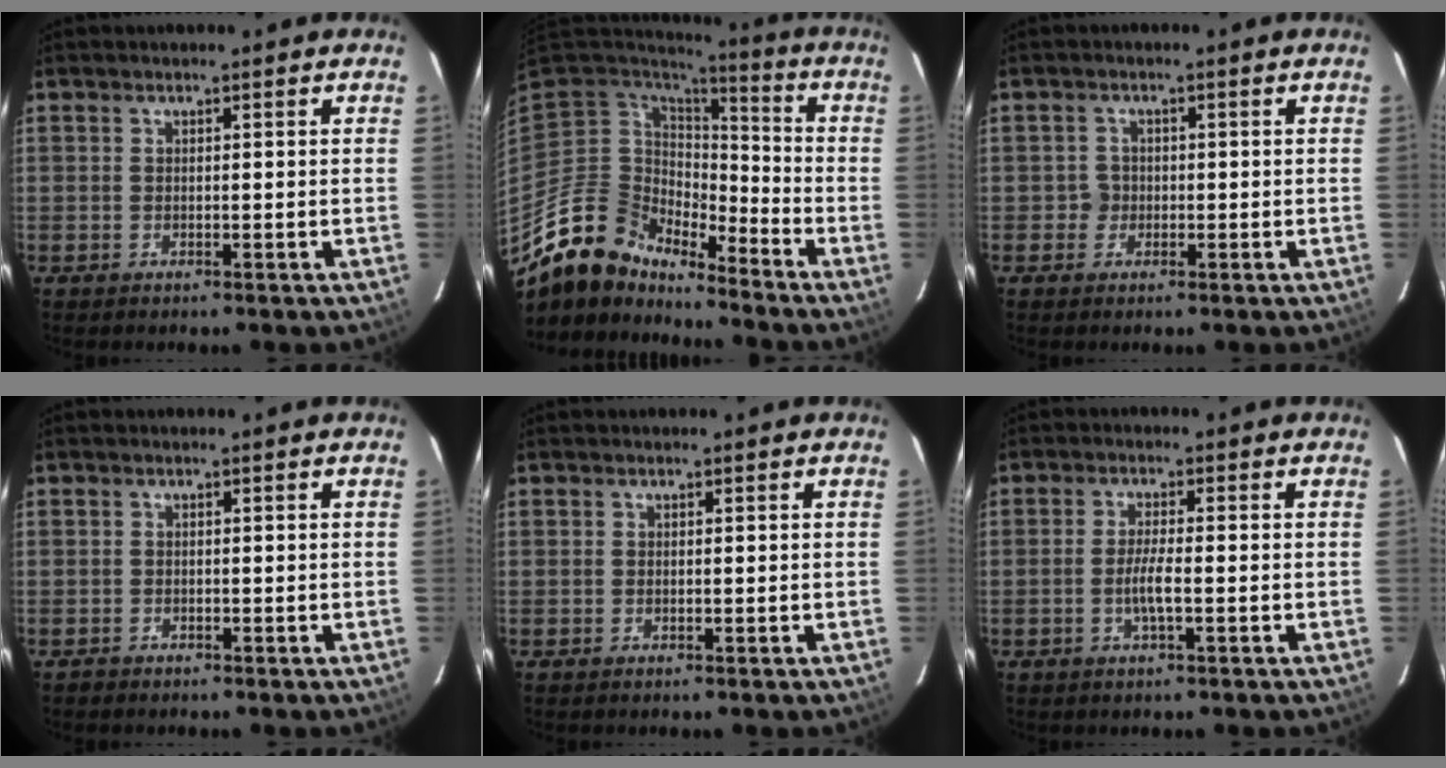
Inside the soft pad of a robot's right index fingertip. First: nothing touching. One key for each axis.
{"total": 13.5, "fx": -12.2, "fy": 5.2, "fz": 2.6, "tx": -0.058, "ty": 0.017, "tz": -0.228}
{"total": 2.1, "fx": -0.6, "fy": 2.0, "fz": 0.0, "tx": 0.002, "ty": 0.009, "tz": -0.010}
{"total": 1.1, "fx": -0.8, "fy": 0.8, "fz": -0.2, "tx": -0.001, "ty": 0.005, "tz": -0.014}
{"total": 0.0}
{"total": 3.7, "fx": -1.1, "fy": 0.2, "fz": 3.5, "tx": -0.067, "ty": -0.004, "tz": -0.021}